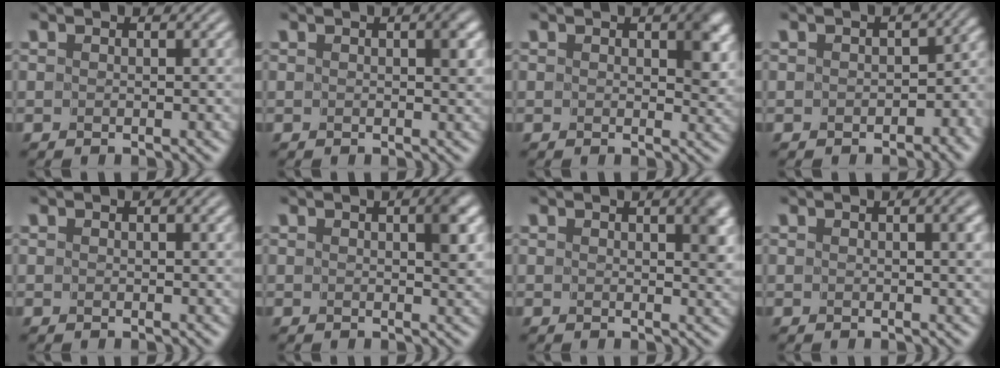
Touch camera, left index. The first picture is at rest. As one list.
[{"total": 1.7, "force": [0.3, 0.9, 1.5], "torque": [-0.013, 0.002, 0.002]}, {"total": 3.9, "force": [1.0, 2.2, 3.1], "torque": [-0.037, -0.002, 0.014]}, {"total": 4.9, "force": [-1.5, 3.2, 3.3], "torque": [-0.010, -0.004, -0.026]}, {"total": 0.0}, {"total": 2.6, "force": [0.6, 1.1, 2.3], "torque": [-0.027, 0.003, 0.006]}, {"total": 3.2, "force": [1.0, 1.4, 2.7], "torque": [-0.030, 0.001, 0.013]}, {"total": 1.1, "force": [0.2, 0.3, 1.1], "torque": [-0.013, 0.001, 0.003]}]